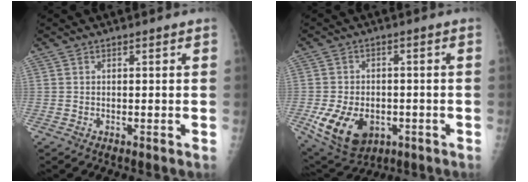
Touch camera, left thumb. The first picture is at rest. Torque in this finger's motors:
{"motor_torque": [-0.63, 1.53, 0.40, -0.10, 0.21]}